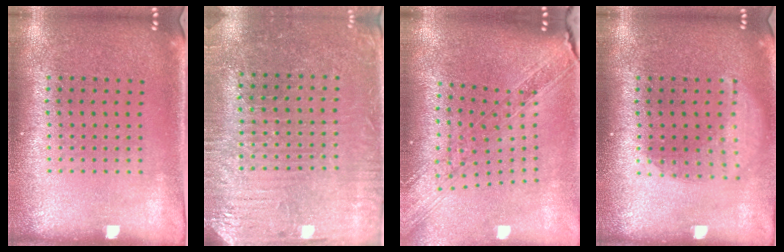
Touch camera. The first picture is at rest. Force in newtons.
{"total": 3.3, "press": 3.2, "slide": 0.5}
{"total": 1.7, "press": 1.5, "slide": 0.8}
{"total": 1.6, "press": 1.2, "slide": 1.0}